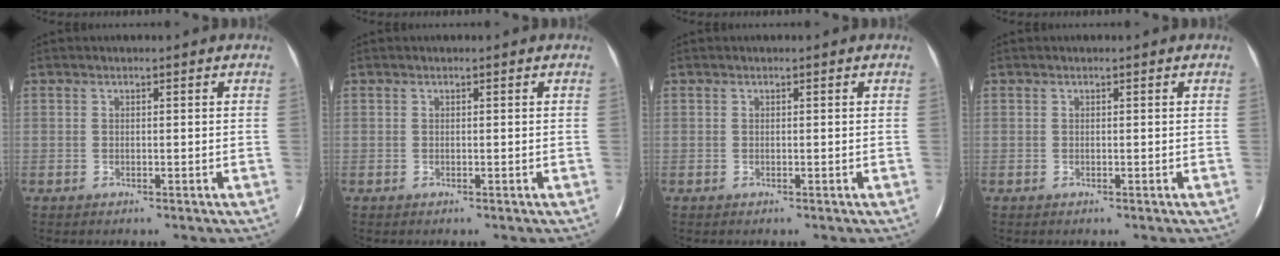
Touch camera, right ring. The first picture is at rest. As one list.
[{"total": 0.0}, {"total": 0.0}, {"total": 0.0}]